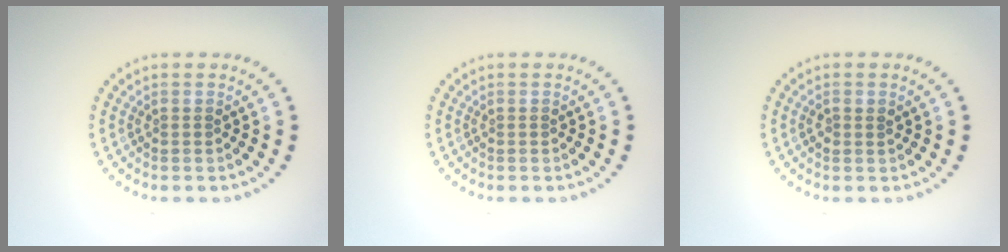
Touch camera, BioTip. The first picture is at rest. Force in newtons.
{"total": 0.0}
{"total": 1.0, "press": 0.9, "slide": 0.3}